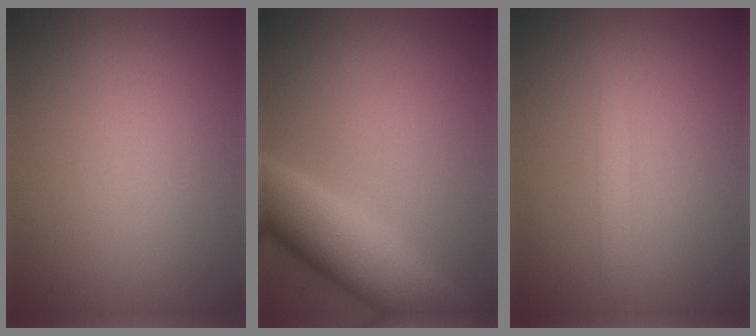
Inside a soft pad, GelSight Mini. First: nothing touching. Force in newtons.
{"total": 7.2, "press": 7.2, "slide": 0.2}
{"total": 1.1, "press": 1.1, "slide": 0.0}